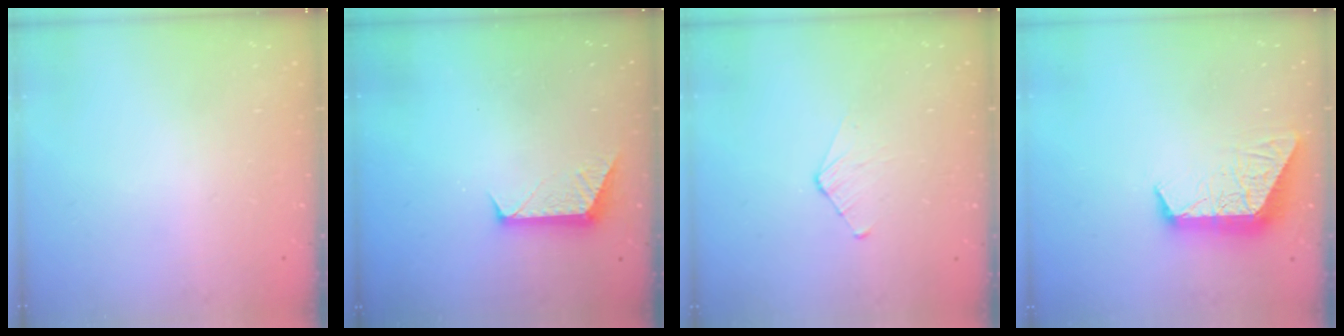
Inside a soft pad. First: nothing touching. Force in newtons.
{"total": 7.4, "press": 7.4, "slide": 0.6}
{"total": 2.8, "press": 2.7, "slide": 0.3}
{"total": 10.3, "press": 10.3, "slide": 0.9}